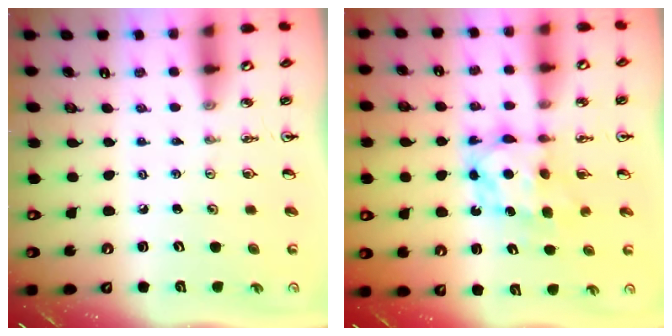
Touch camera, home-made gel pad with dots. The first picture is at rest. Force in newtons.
{"total": 6.4, "press": 6.4, "slide": 0.5}